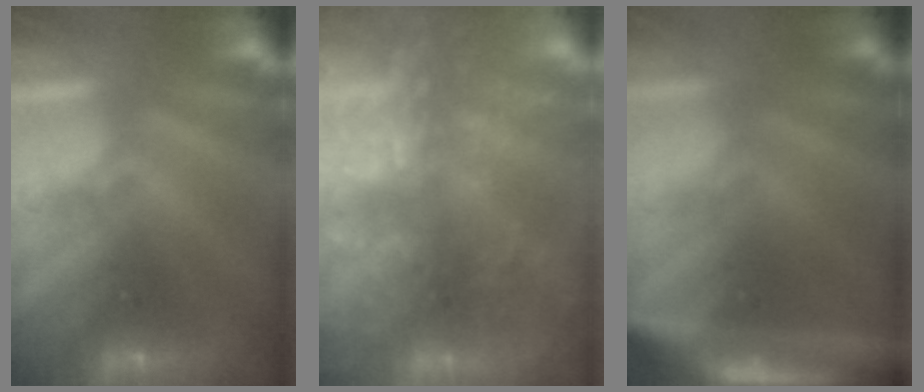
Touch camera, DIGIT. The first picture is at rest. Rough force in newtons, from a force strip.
{"total": 7.2}
{"total": 5.7}